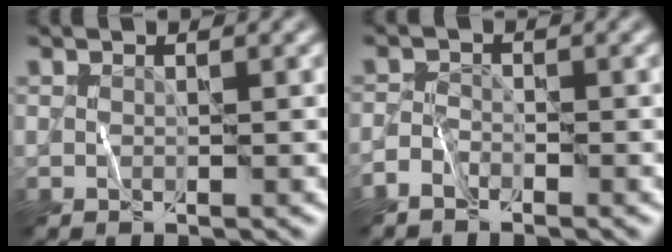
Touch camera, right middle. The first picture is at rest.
{"total": 1.6, "force": [-1.5, 0.5, 0.4], "torque": [-0.009, 0.003, -0.037]}